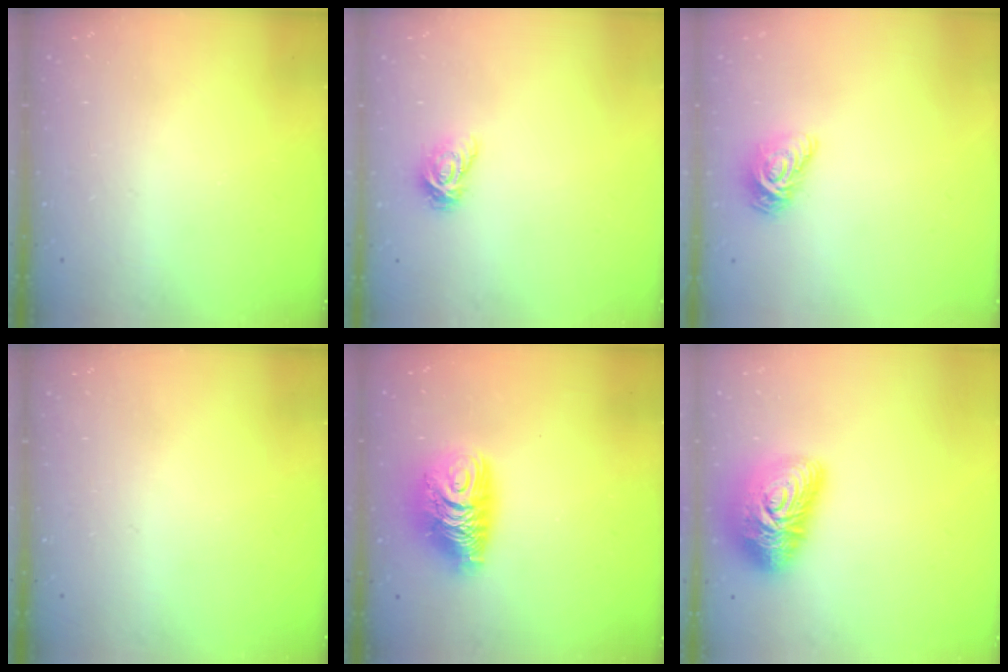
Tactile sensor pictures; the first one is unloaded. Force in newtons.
{"total": 5.1, "press": 5.1, "slide": 0.2}
{"total": 10.1, "press": 10.1, "slide": 0.6}
{"total": 0.0}
{"total": 10.7, "press": 10.7, "slide": 0.9}
{"total": 17.7, "press": 17.7, "slide": 1.1}